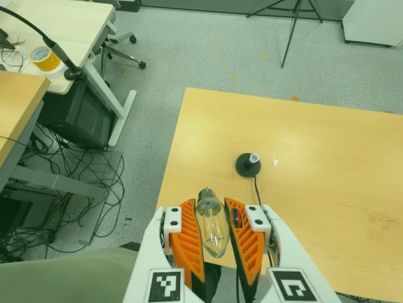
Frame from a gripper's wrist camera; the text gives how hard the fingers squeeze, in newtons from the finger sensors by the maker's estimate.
{"total": 21.5, "left": 23.3, "right": 19.8}